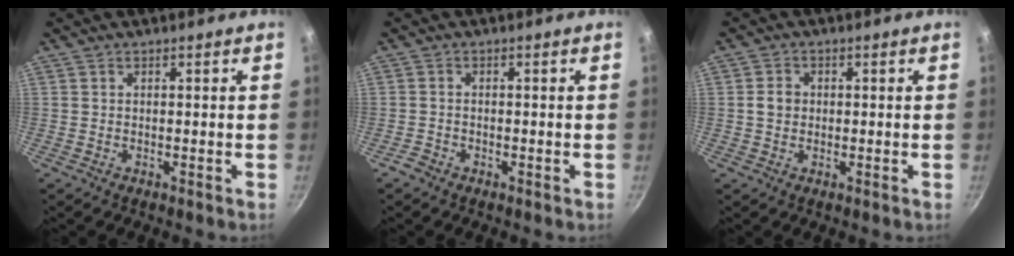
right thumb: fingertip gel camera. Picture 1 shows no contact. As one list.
[{"total": 1.7, "force": [-1.2, 1.1, 0.5], "torque": [-0.010, 0.012, -0.024]}, {"total": 2.9, "force": [0.0, 2.5, 1.5], "torque": [-0.015, 0.007, -0.003]}]